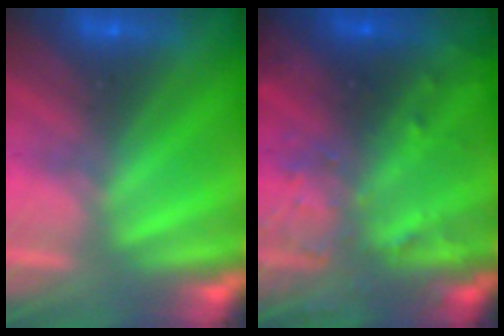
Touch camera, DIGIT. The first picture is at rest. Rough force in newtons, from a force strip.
{"total": 7.7}